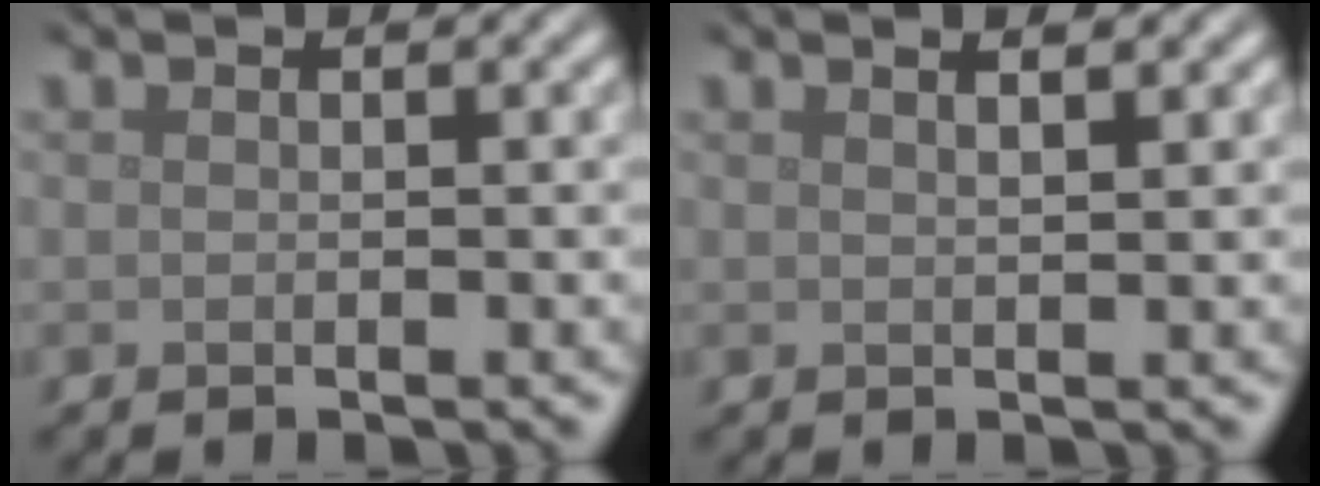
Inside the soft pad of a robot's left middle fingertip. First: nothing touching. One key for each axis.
{"total": 2.2, "fx": 1.5, "fy": 0.9, "fz": 1.4, "tx": 0.001, "ty": 0.003, "tz": -0.004}